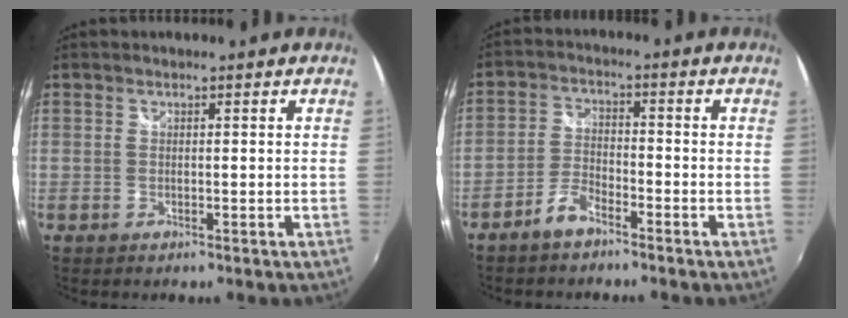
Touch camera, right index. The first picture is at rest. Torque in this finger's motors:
{"motor_torque": [0.17, -0.15, 0.02, 0.02]}